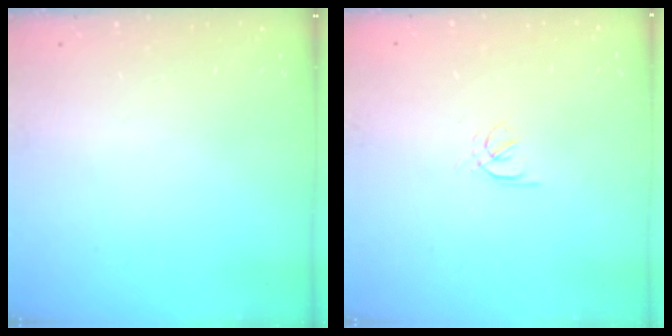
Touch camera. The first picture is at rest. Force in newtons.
{"total": 1.6, "press": 1.5, "slide": 0.5}